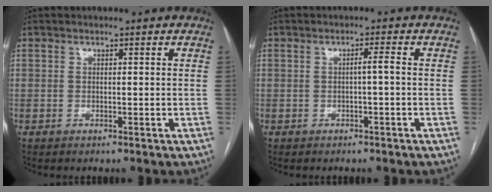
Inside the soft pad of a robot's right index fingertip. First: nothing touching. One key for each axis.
{"total": 1.4, "fx": -0.2, "fy": -0.1, "fz": 1.4, "tx": -0.021, "ty": 0.003, "tz": -0.003}